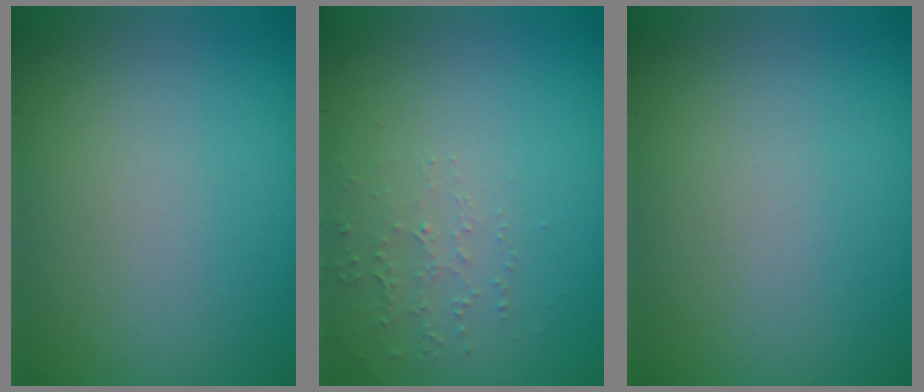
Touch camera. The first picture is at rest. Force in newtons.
{"total": 1.5, "press": 1.5, "slide": 0.5}
{"total": 0.0}